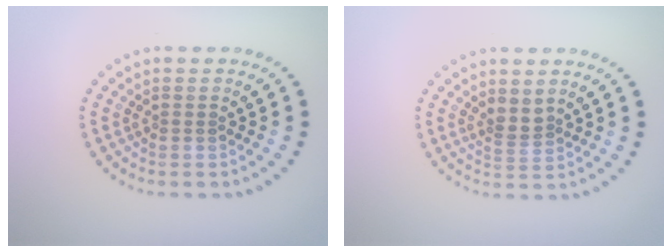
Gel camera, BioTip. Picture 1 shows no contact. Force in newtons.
{"total": 1.9, "press": 1.3, "slide": 1.3}